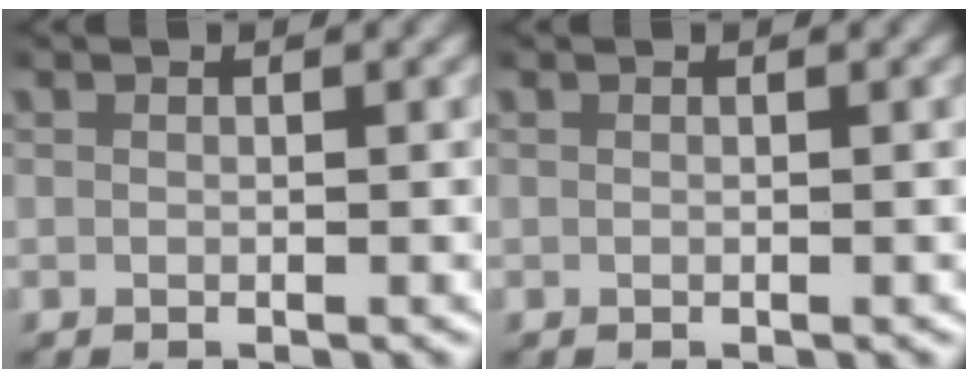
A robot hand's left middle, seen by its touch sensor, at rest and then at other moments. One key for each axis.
{"total": 0.0}